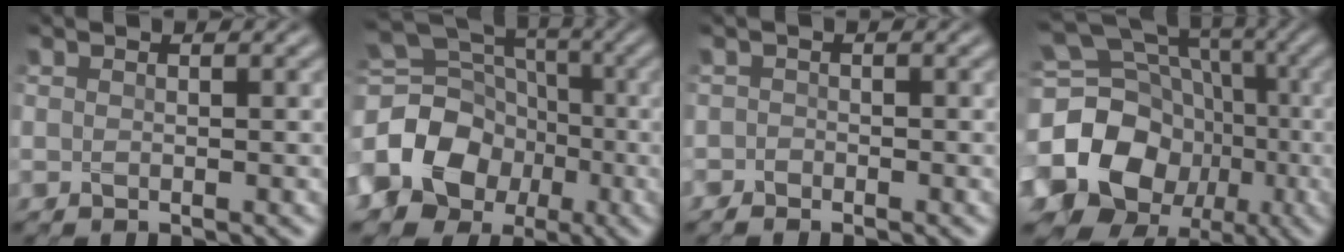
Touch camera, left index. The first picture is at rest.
{"total": 12.4, "force": [-3.1, 10.4, 5.9], "torque": [-0.136, 0.001, -0.067]}
{"total": 0.7, "force": [-0.4, 0.5, -0.1], "torque": [0.020, 0.011, -0.016]}
{"total": 20.2, "force": [-3.2, 17.5, 9.5], "torque": [-0.201, -0.008, -0.076]}